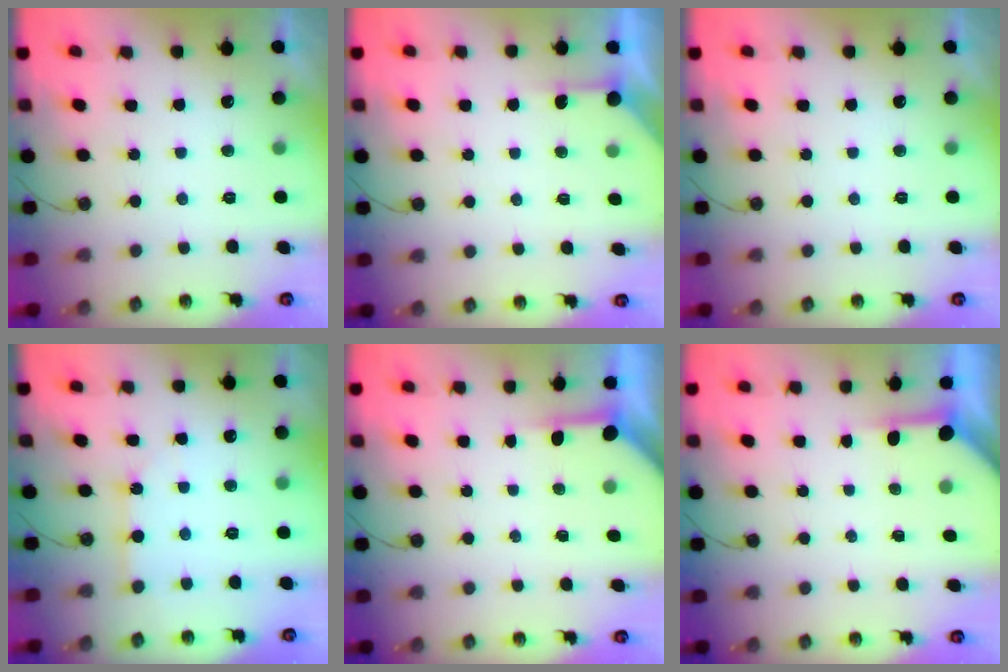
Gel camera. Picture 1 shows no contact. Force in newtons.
{"total": 2.3, "press": 2.2, "slide": 0.3}
{"total": 0.0}
{"total": 3.5, "press": 3.5, "slide": 0.2}
{"total": 3.9, "press": 3.9, "slide": 0.4}
{"total": 3.9, "press": 3.9, "slide": 0.4}